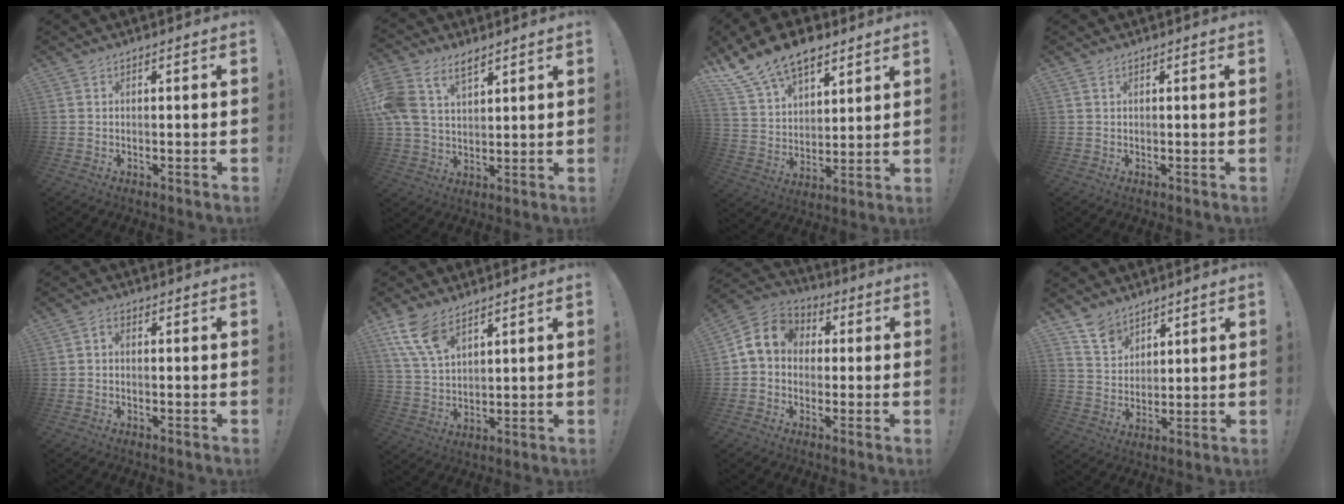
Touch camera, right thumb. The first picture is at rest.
{"total": 11.9, "force": [6.7, 7.4, 6.6], "torque": [-0.149, -0.022, 0.133]}
{"total": 15.1, "force": [11.0, 8.0, 6.6], "torque": [-0.128, -0.071, 0.208]}
{"total": 0.5, "force": [0.3, 0.3, 0.3], "torque": [-0.003, -0.003, 0.006]}
{"total": 1.5, "force": [-0.7, 0.9, 1.0], "torque": [-0.017, 0.005, -0.013]}
{"total": 10.1, "force": [6.6, 5.1, 5.8], "torque": [-0.122, -0.025, 0.128]}
{"total": 9.8, "force": [1.3, 8.1, 5.2], "torque": [-0.084, 0.016, 0.031]}
{"total": 8.0, "force": [6.5, 4.5, 1.7], "torque": [-0.038, -0.044, 0.126]}